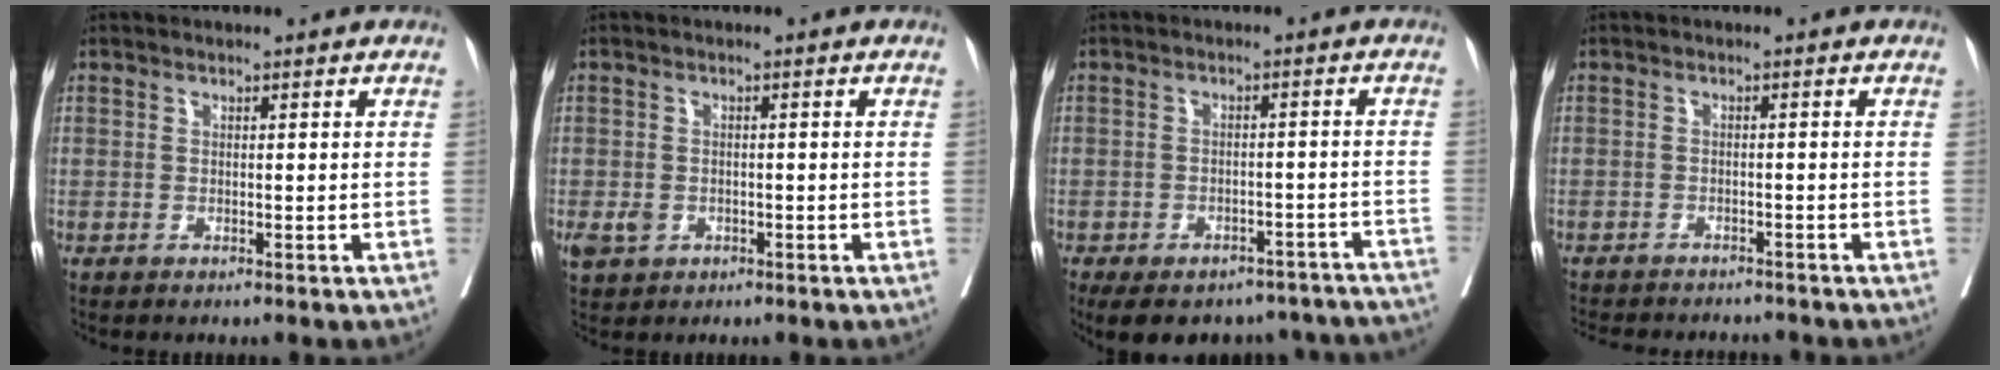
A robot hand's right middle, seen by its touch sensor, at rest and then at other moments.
{"total": 3.2, "force": [-1.2, 2.6, 1.5], "torque": [-0.027, -0.001, -0.009]}
{"total": 19.0, "force": [-16.1, 7.8, 6.4], "torque": [-0.109, 0.011, -0.186]}
{"total": 10.3, "force": [-9.5, 2.6, 3.0], "torque": [-0.055, -0.002, -0.121]}